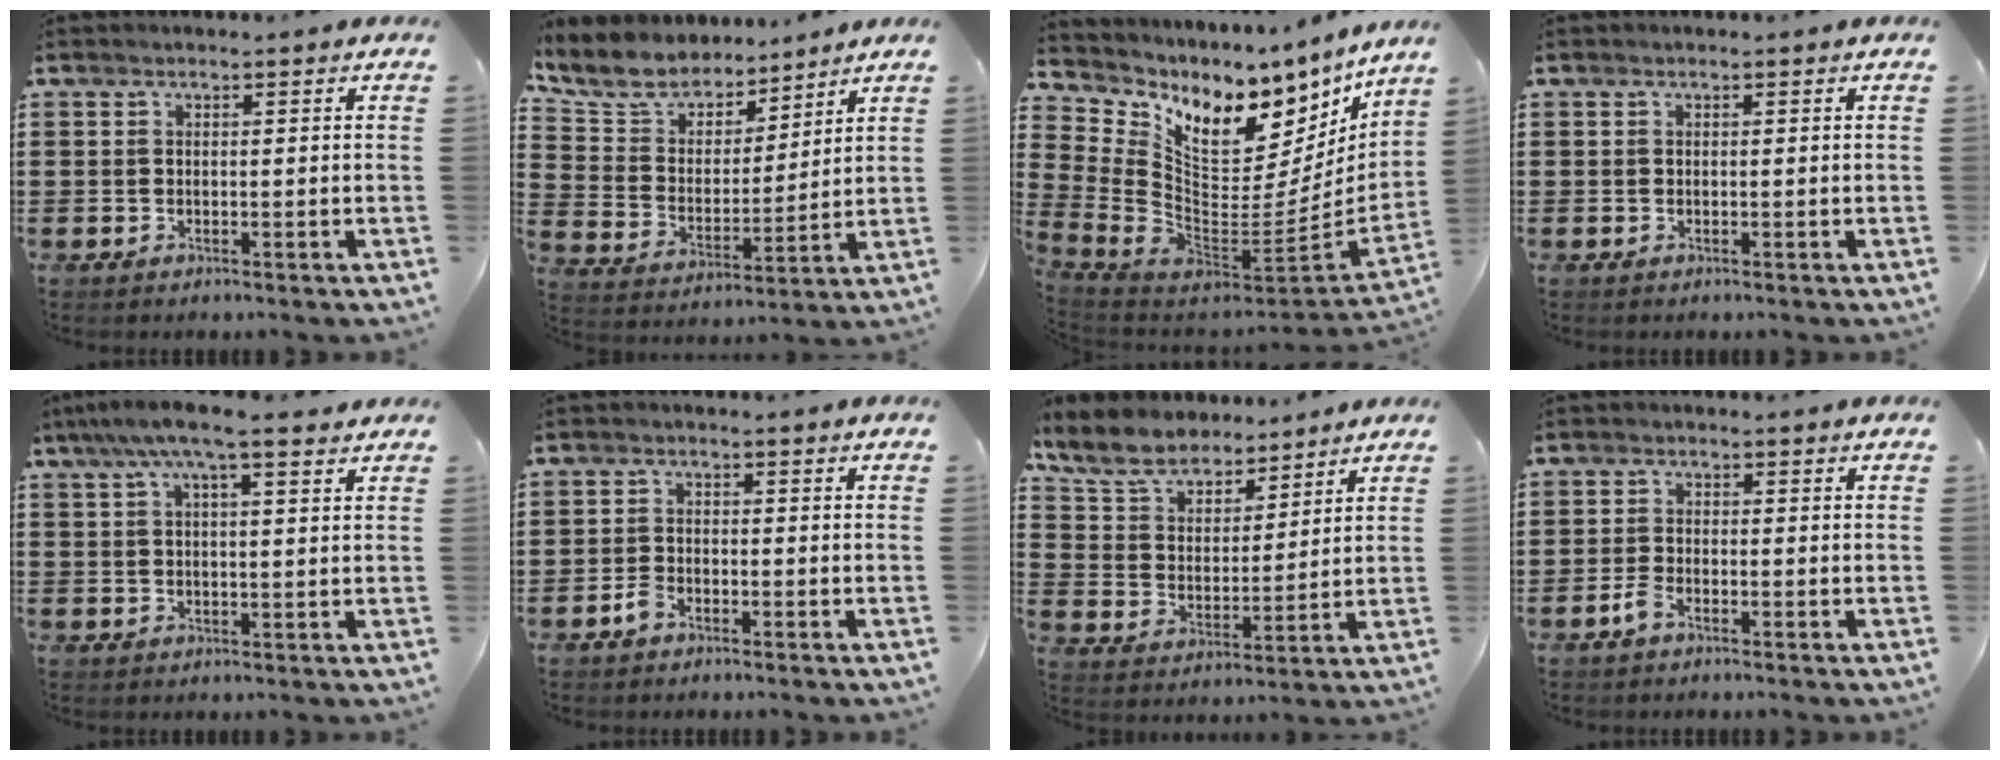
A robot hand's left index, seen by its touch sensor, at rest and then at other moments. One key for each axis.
{"total": 7.2, "fx": 6.5, "fy": 2.9, "fz": 0.8, "tx": -0.060, "ty": -0.040, "tz": 0.116}
{"total": 8.3, "fx": 6.1, "fy": 3.9, "fz": 4.0, "tx": -0.101, "ty": -0.080, "tz": 0.104}
{"total": 0.0}
{"total": 6.3, "fx": 4.3, "fy": 1.0, "fz": 4.4, "tx": -0.097, "ty": 0.002, "tz": 0.076}
{"total": 2.3, "fx": -1.6, "fy": 1.2, "fz": 1.1, "tx": -0.029, "ty": 0.003, "tz": -0.034}
{"total": 7.2, "fx": 6.4, "fy": 2.6, "fz": 2.3, "tx": -0.078, "ty": -0.025, "tz": 0.114}
{"total": 2.2, "fx": -1.5, "fy": 0.7, "fz": 1.5, "tx": -0.042, "ty": -0.001, "tz": -0.033}